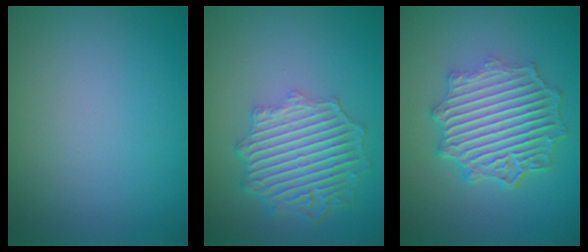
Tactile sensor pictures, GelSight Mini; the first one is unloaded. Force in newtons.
{"total": 6.5, "press": 5.0, "slide": 4.1}
{"total": 6.9, "press": 5.3, "slide": 4.4}